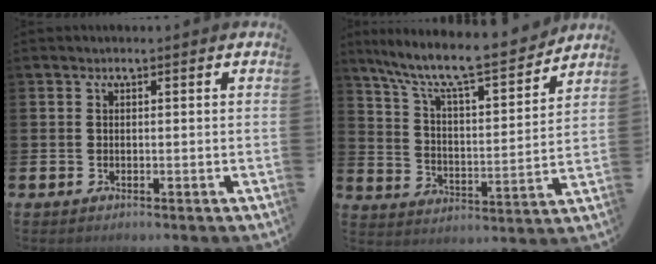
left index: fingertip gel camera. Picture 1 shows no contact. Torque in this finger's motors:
{"motor_torque": [1.04, -1.10, 0.93, 0.21]}